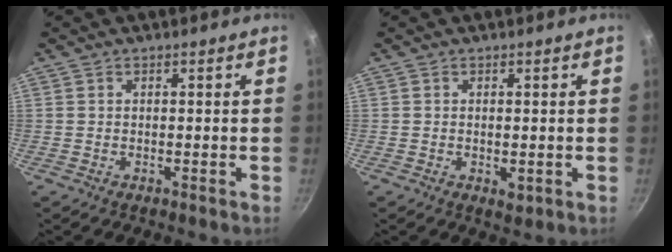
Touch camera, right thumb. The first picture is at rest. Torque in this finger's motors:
{"motor_torque": [-0.21, 0.12, 0.24, 0.29, 0.08]}